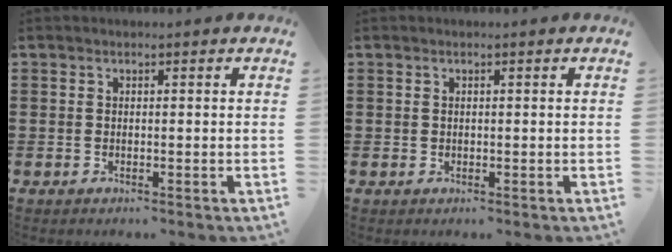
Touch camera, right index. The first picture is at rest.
{"total": 0.5, "force": [0.2, 0.4, 0.1], "torque": [-0.004, 0.003, 0.004]}